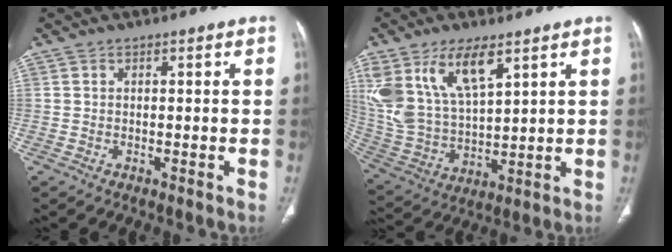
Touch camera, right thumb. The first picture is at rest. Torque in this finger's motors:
{"motor_torque": [0.98, 2.27, 1.62, 1.16, 0.19]}